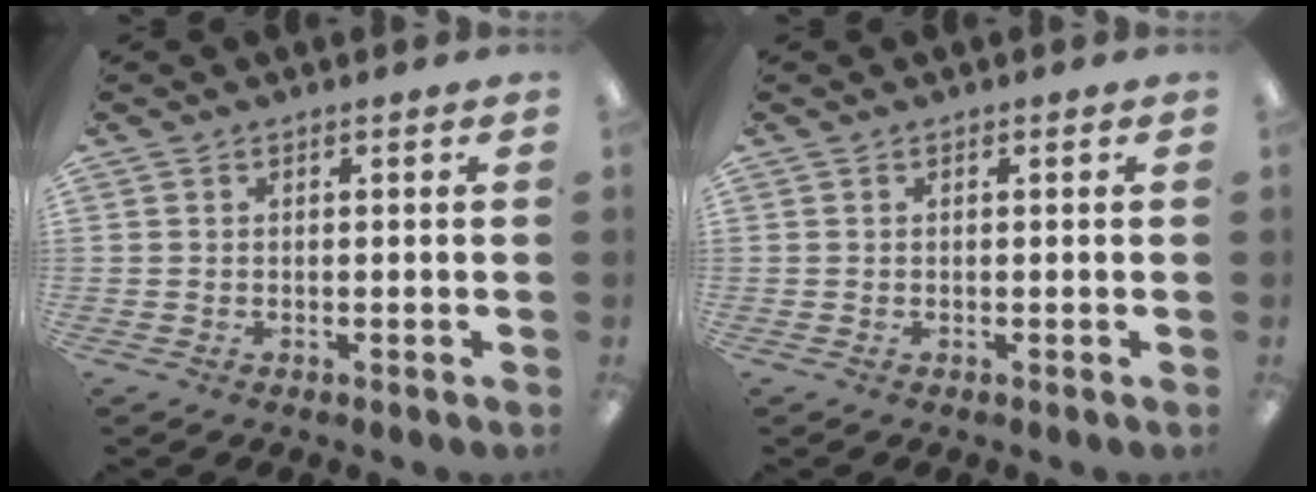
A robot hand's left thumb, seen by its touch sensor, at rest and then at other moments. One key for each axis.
{"total": 0.0}